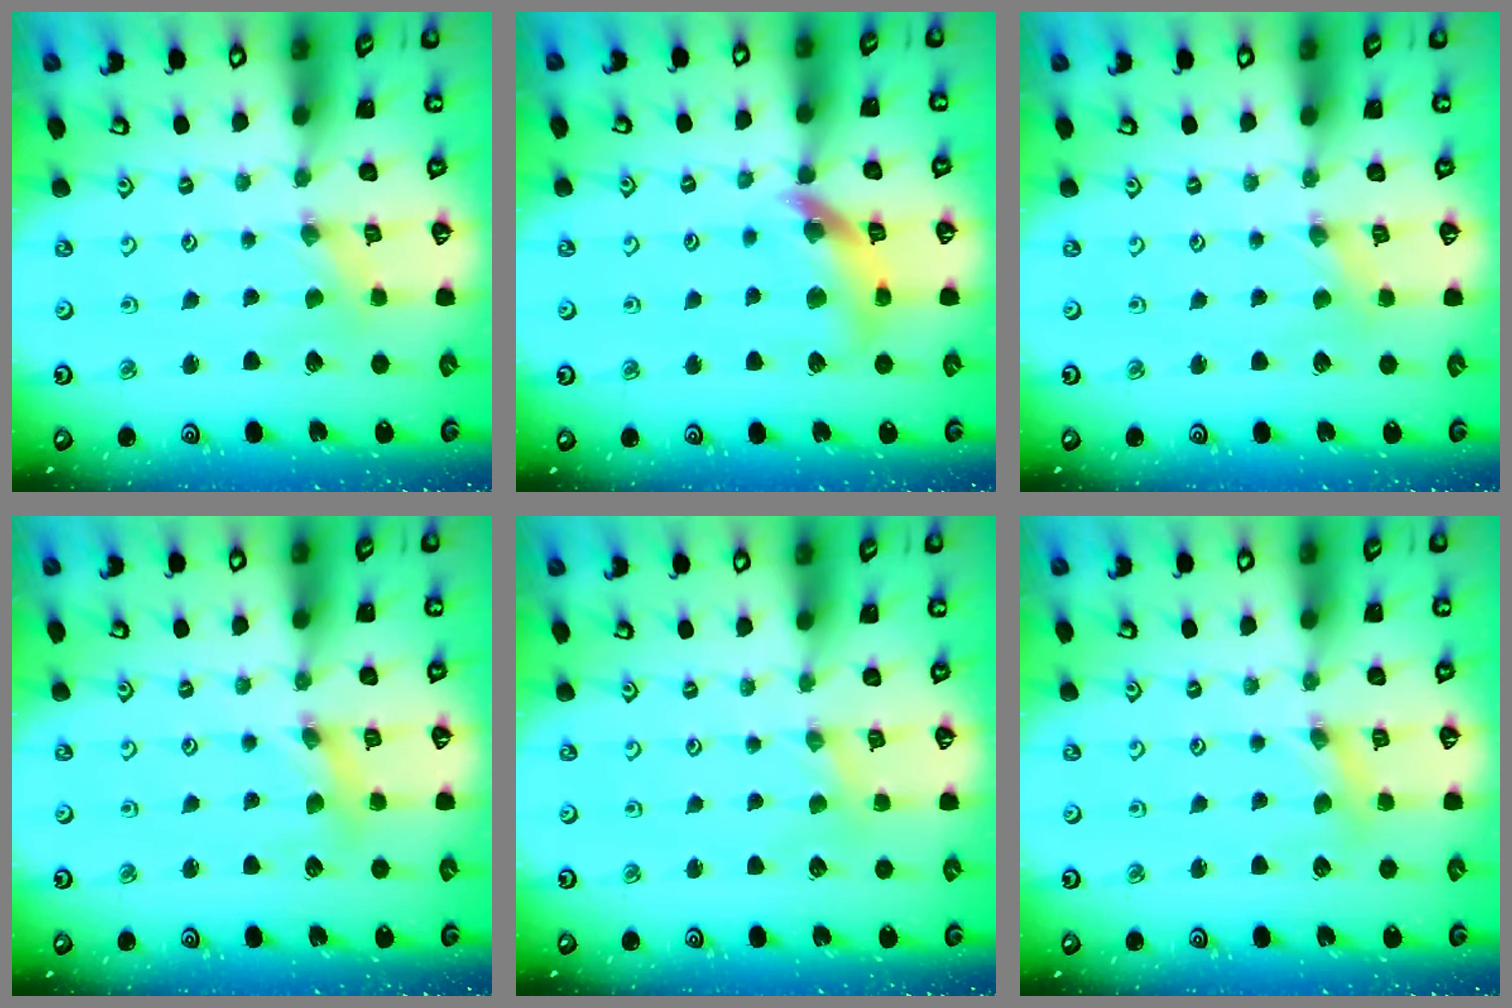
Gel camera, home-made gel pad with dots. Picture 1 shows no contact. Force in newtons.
{"total": 13.2, "press": 13.1, "slide": 1.8}
{"total": 0.7, "press": 0.7, "slide": 0.2}
{"total": 3.5, "press": 3.4, "slide": 0.3}
{"total": 0.8, "press": 0.8, "slide": 0.1}
{"total": 3.3, "press": 3.2, "slide": 0.4}